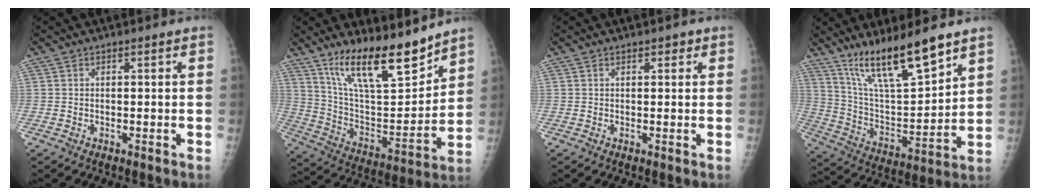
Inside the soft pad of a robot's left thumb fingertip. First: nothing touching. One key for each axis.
{"total": 18.9, "fx": 14.0, "fy": 5.3, "fz": 11.6, "tx": -0.158, "ty": -0.086, "tz": 0.253}
{"total": 1.2, "fx": 0.7, "fy": 0.6, "fz": 0.7, "tx": -0.001, "ty": -0.001, "tz": 0.007}
{"total": 17.6, "fx": 12.7, "fy": 3.6, "fz": 11.7, "tx": -0.182, "ty": -0.072, "tz": 0.239}